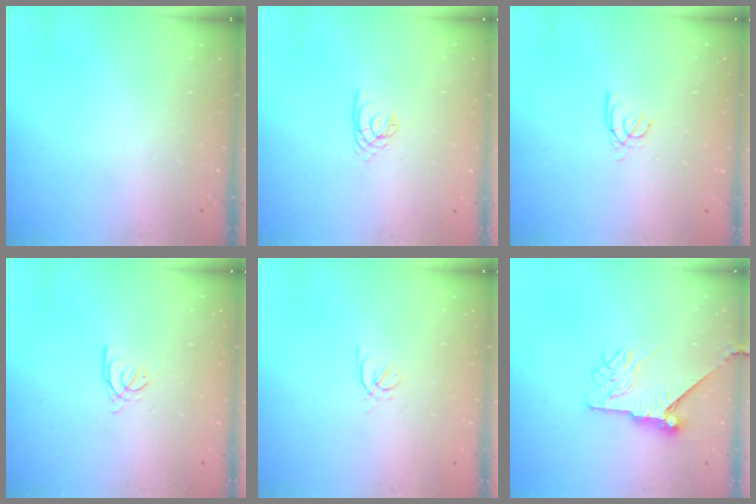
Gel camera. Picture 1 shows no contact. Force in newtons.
{"total": 2.2, "press": 2.2, "slide": 0.2}
{"total": 2.6, "press": 2.6, "slide": 0.4}
{"total": 2.7, "press": 2.7, "slide": 0.4}
{"total": 1.6, "press": 1.5, "slide": 0.5}
{"total": 8.7, "press": 8.7, "slide": 0.3}